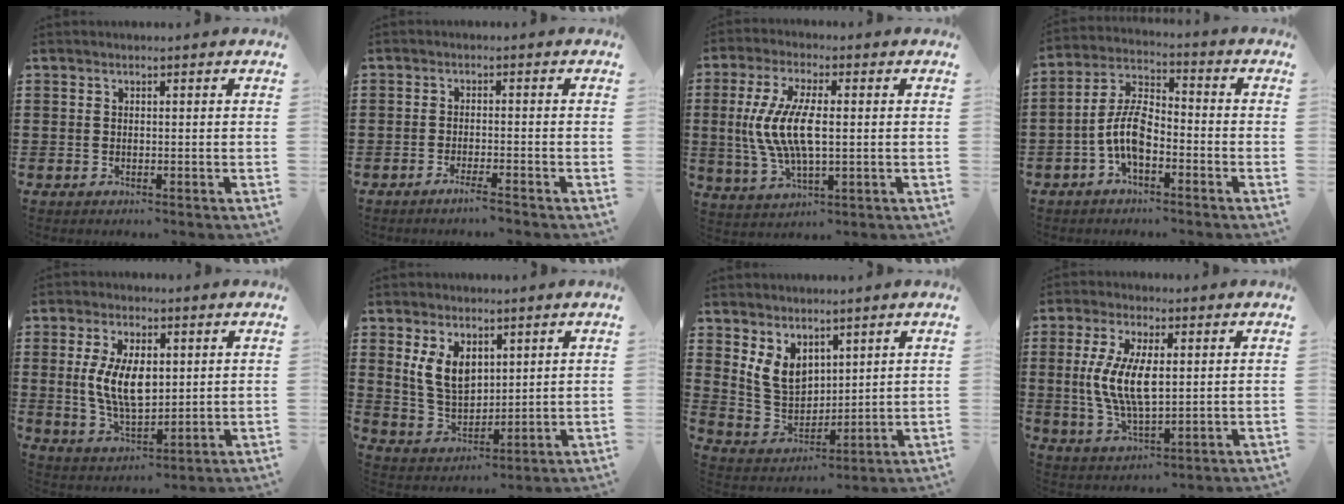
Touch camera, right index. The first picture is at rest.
{"total": 2.2, "force": [-1.9, -0.2, 1.1], "torque": [-0.017, 0.000, -0.035]}
{"total": 9.7, "force": [0.1, 3.6, 9.0], "torque": [-0.204, -0.006, -0.007]}
{"total": 7.8, "force": [-2.8, 3.6, 6.3], "torque": [-0.157, -0.001, -0.063]}
{"total": 9.1, "force": [1.1, 4.7, 7.6], "torque": [-0.153, 0.005, 0.017]}
{"total": 7.3, "force": [2.7, 4.7, 4.9], "torque": [-0.125, 0.008, 0.047]}
{"total": 7.1, "force": [3.6, 5.1, 3.4], "torque": [-0.101, 0.000, 0.067]}
{"total": 9.0, "force": [0.7, 3.7, 8.2], "torque": [-0.174, 0.003, 0.009]}